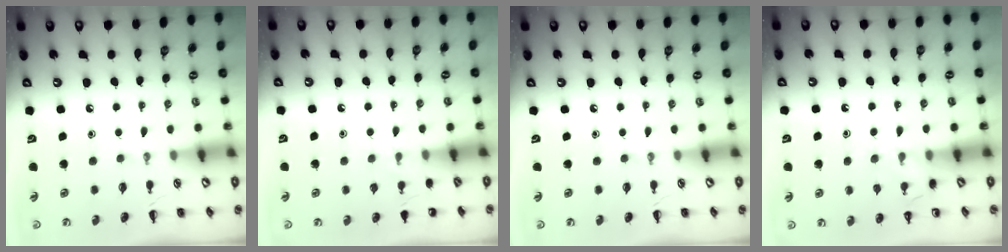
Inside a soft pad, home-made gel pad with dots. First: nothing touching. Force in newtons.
{"total": 5.8, "press": 5.6, "slide": 1.7}
{"total": 0.0}
{"total": 7.4, "press": 7.0, "slide": 2.3}